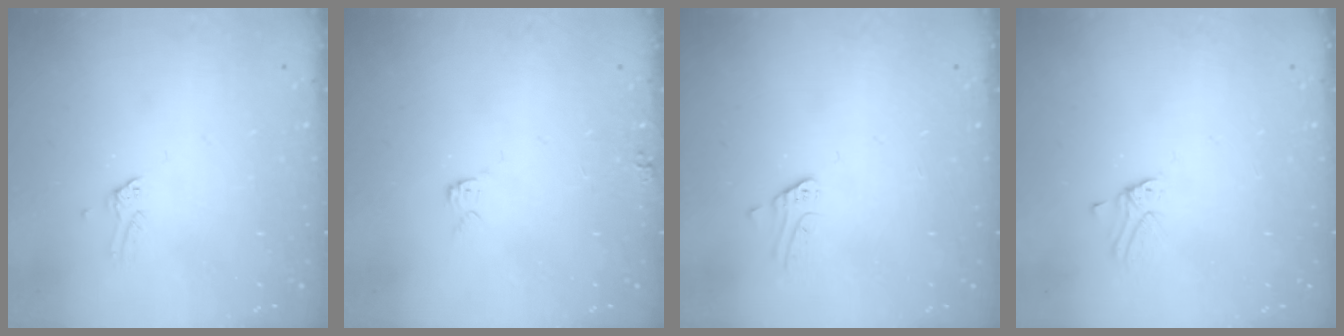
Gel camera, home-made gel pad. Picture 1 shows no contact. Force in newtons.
{"total": 4.3, "press": 4.2, "slide": 0.4}
{"total": 2.3, "press": 2.3, "slide": 0.2}
{"total": 1.8, "press": 1.8, "slide": 0.1}